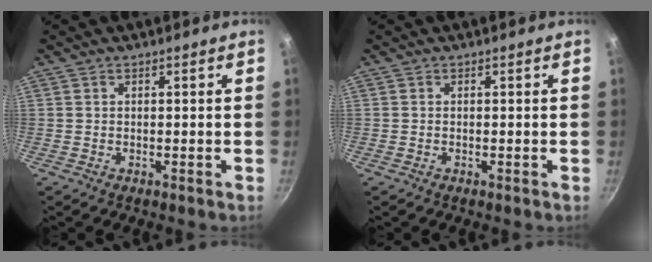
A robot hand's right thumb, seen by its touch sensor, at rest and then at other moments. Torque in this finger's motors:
{"motor_torque": [-0.44, -0.04, -0.58, 0.26, 0.02]}